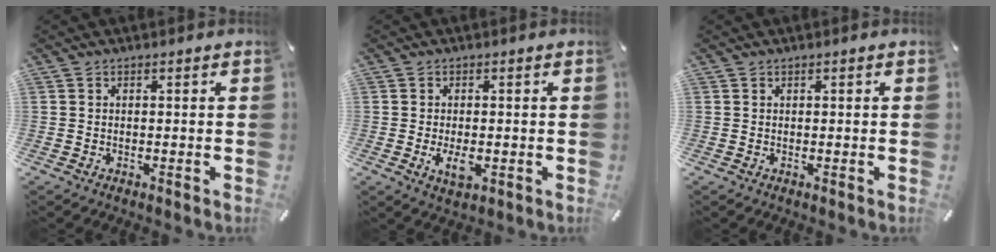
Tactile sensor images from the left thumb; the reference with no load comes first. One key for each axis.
{"total": 4.5, "fx": -0.9, "fy": 2.3, "fz": 3.7, "tx": -0.083, "ty": -0.010, "tz": -0.022}
{"total": 0.0}